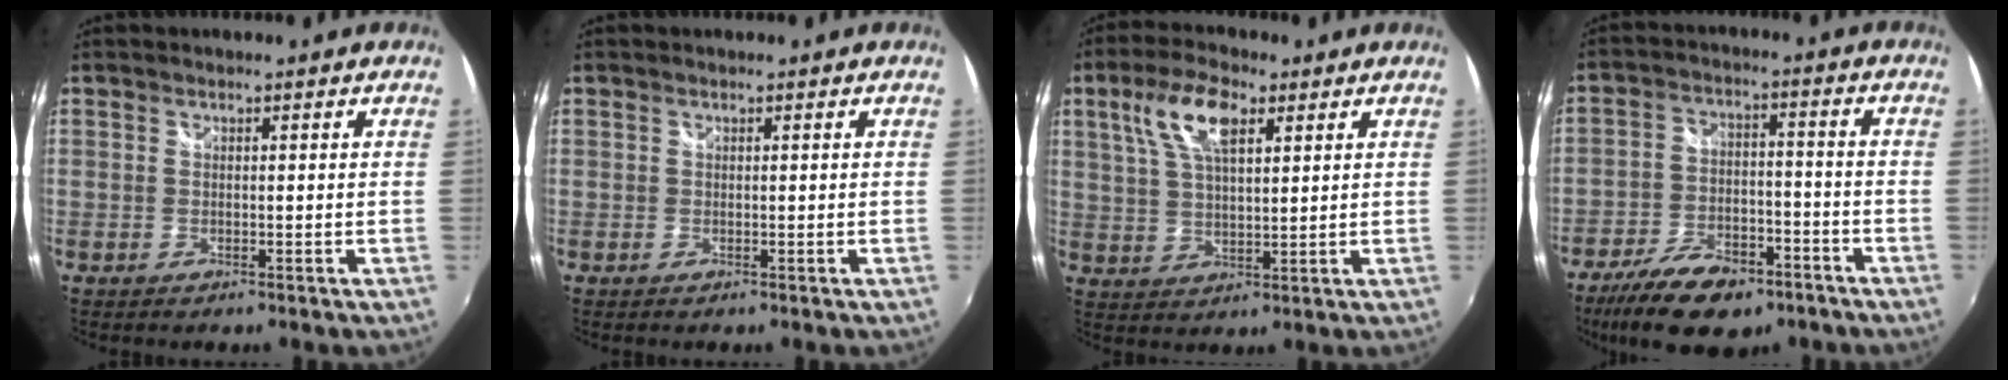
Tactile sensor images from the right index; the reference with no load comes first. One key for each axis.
{"total": 0.0}
{"total": 9.5, "fx": 4.3, "fy": 3.8, "fz": 7.5, "tx": -0.148, "ty": 0.017, "tz": 0.082}
{"total": 16.6, "fx": -11.2, "fy": 7.8, "fz": 9.4, "tx": -0.204, "ty": -0.017, "tz": -0.178}